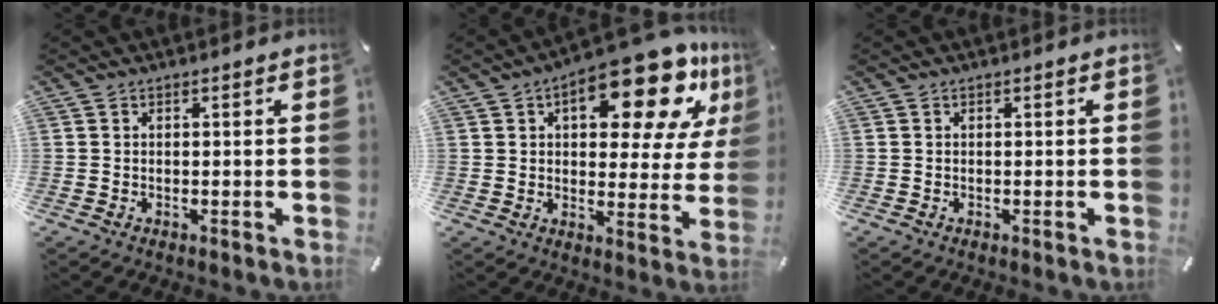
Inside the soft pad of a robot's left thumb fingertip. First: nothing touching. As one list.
[{"total": 18.8, "force": [10.3, 7.9, 13.6], "torque": [-0.175, -0.059, 0.163]}, {"total": 0.0}]